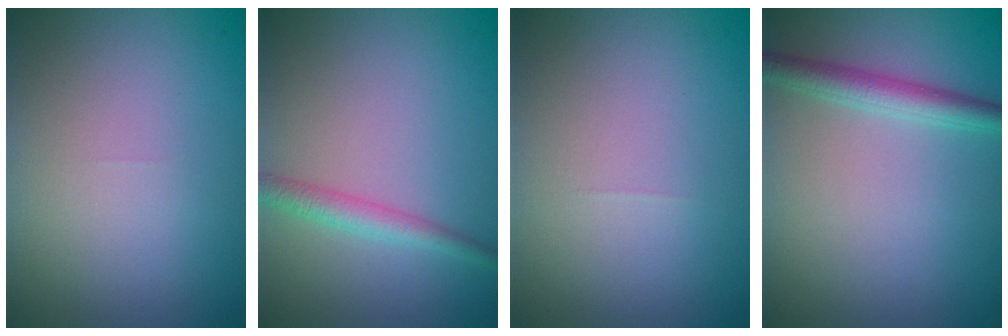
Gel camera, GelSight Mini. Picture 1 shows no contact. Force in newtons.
{"total": 2.3, "press": 2.3, "slide": 0.1}
{"total": 0.0}
{"total": 2.6, "press": 2.6, "slide": 0.1}